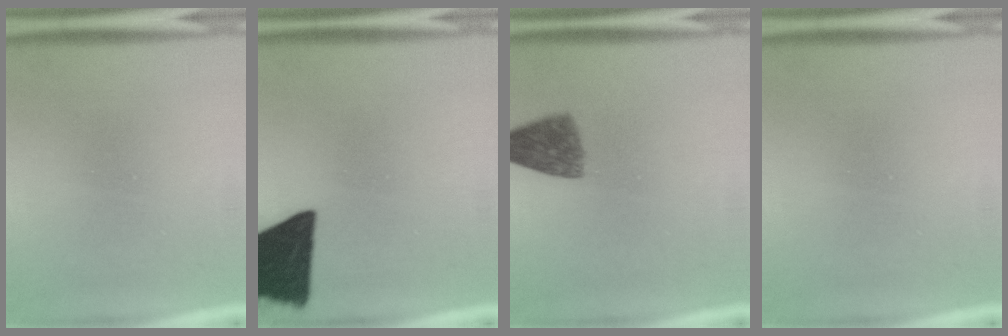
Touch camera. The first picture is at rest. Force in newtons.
{"total": 18.1}
{"total": 6.9}
{"total": 0.0}